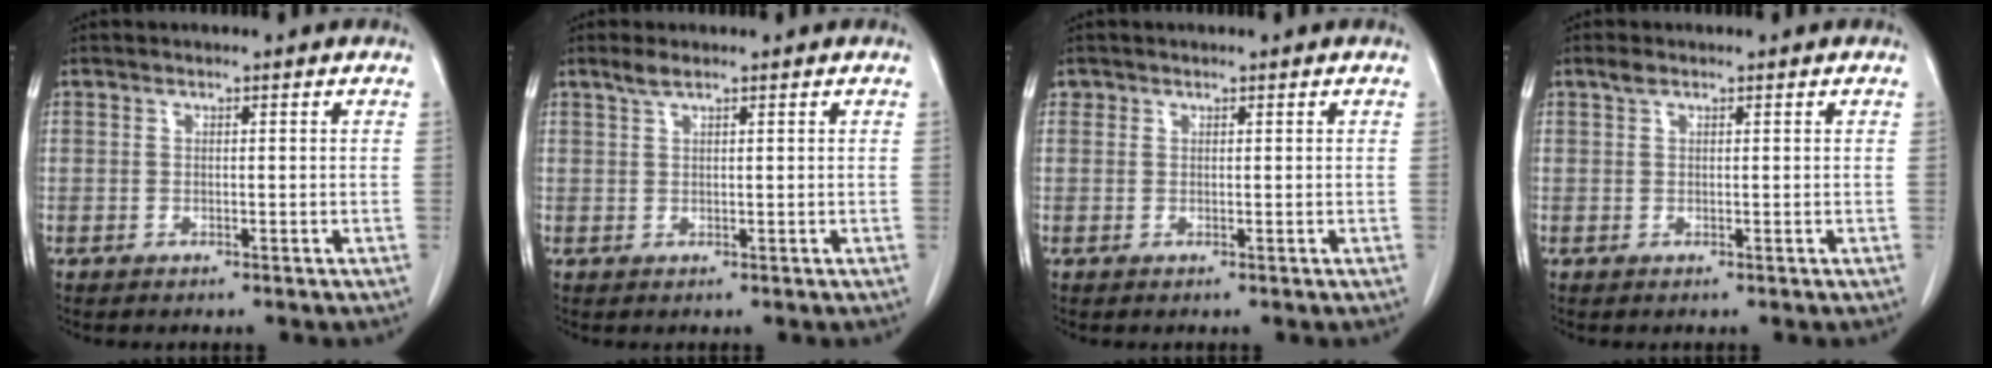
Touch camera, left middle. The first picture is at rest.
{"total": 1.7, "force": [1.3, 0.2, 1.1], "torque": [-0.026, 0.006, 0.028]}
{"total": 0.6, "force": [0.3, 0.4, 0.0], "torque": [0.003, 0.003, 0.005]}
{"total": 1.0, "force": [0.7, 0.4, 0.6], "torque": [-0.014, 0.010, 0.015]}